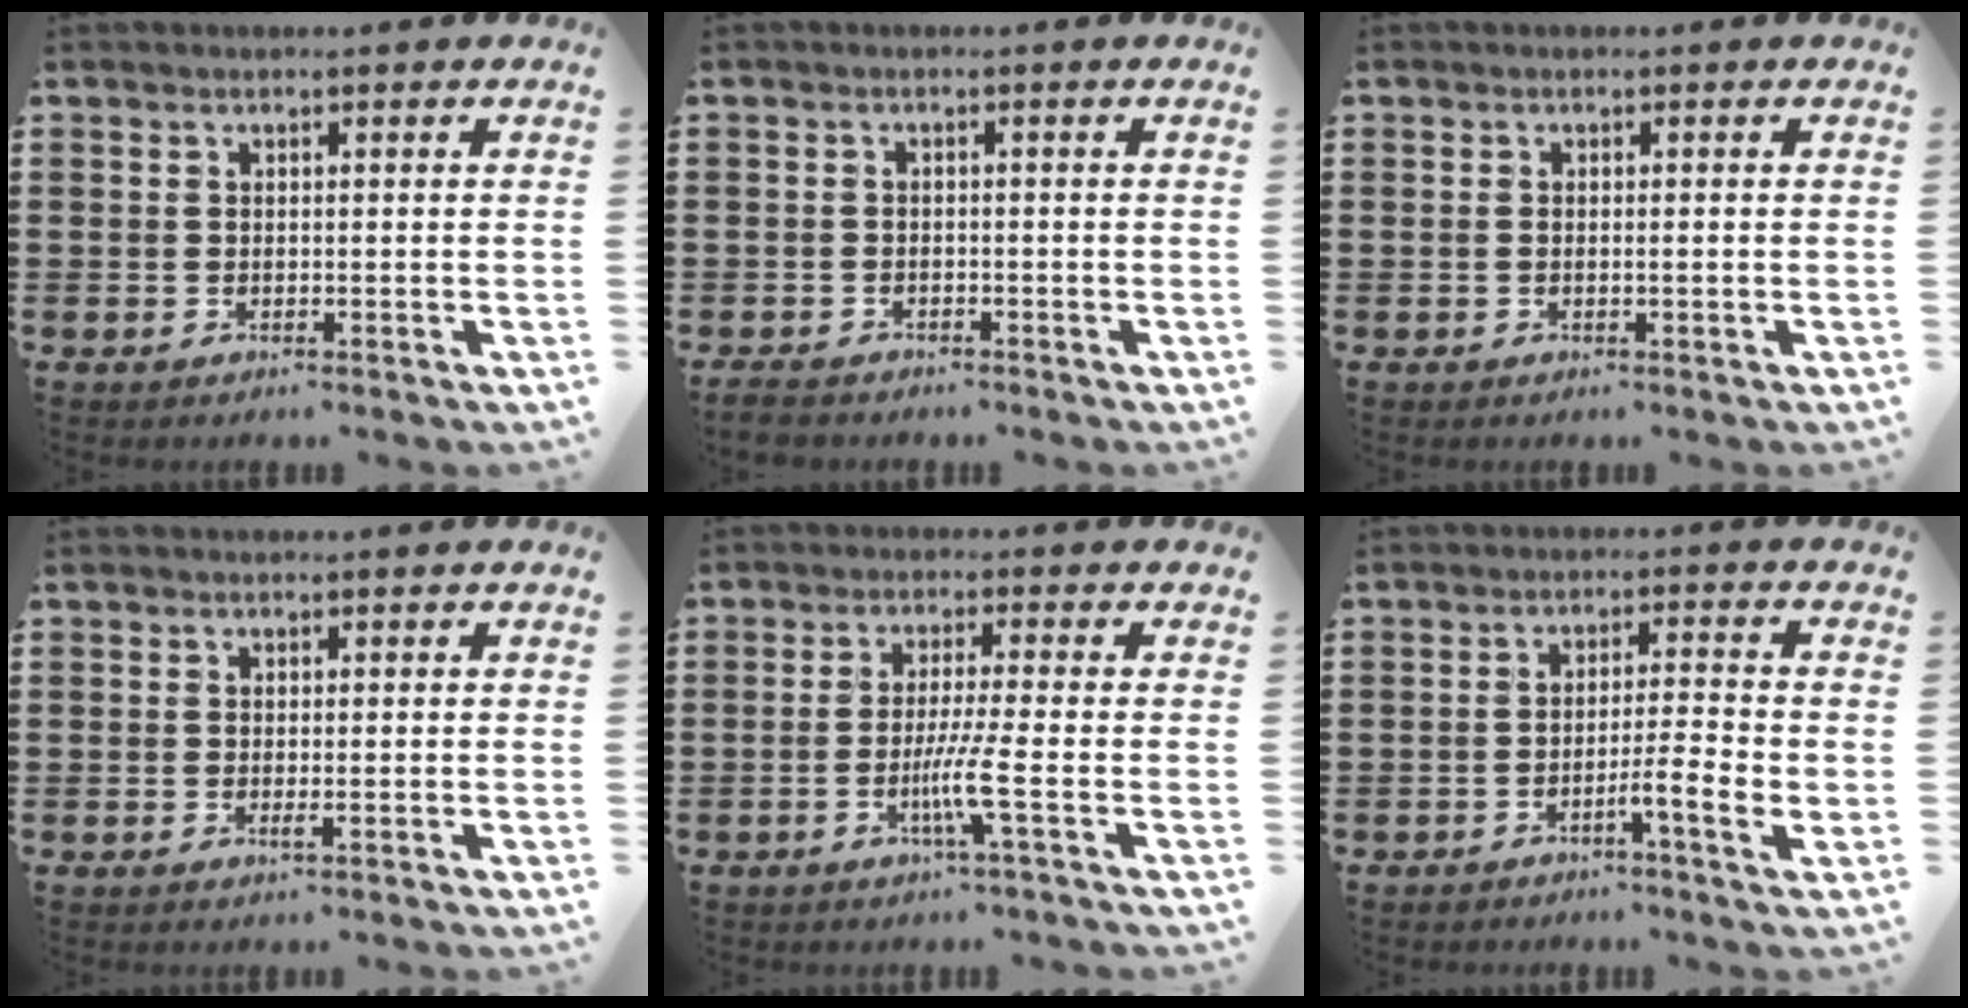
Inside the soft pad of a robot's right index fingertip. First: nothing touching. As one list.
[{"total": 1.5, "force": [-1.4, 0.3, 0.3], "torque": [-0.017, -0.005, -0.031]}, {"total": 0.8, "force": [-0.2, 0.1, 0.8], "torque": [-0.014, -0.004, -0.003]}, {"total": 0.8, "force": [-0.2, 0.0, 0.8], "torque": [-0.014, -0.005, -0.002]}, {"total": 5.5, "force": [-1.8, -0.7, 5.1], "torque": [-0.101, -0.020, -0.039]}, {"total": 5.9, "force": [-2.4, 0.1, 5.4], "torque": [-0.085, -0.007, -0.039]}]